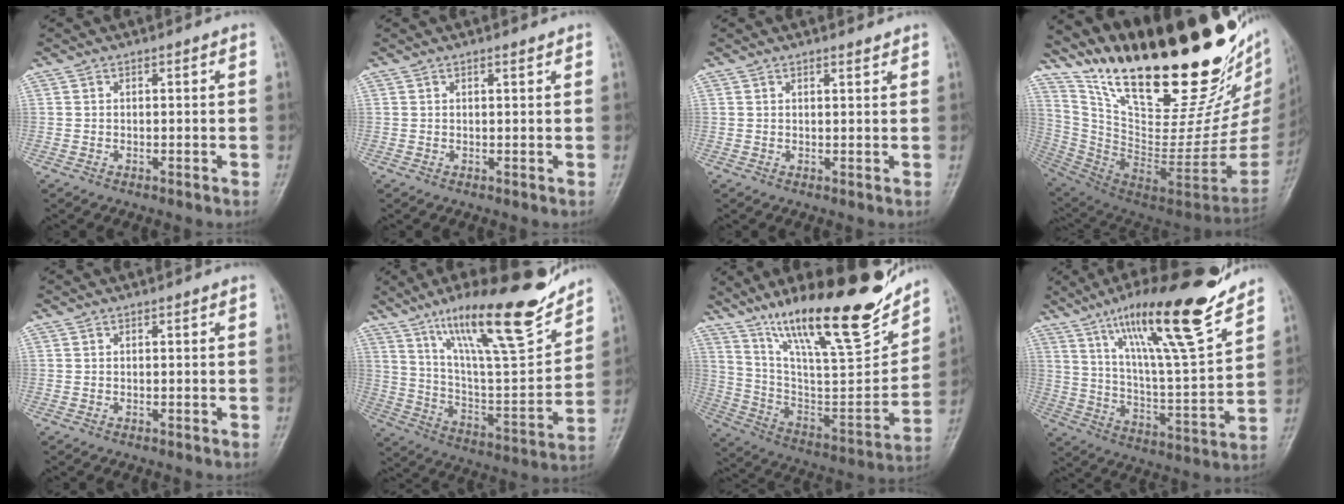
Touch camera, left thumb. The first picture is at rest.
{"total": 0.8, "force": [0.7, 0.1, 0.2], "torque": [-0.004, -0.007, 0.012]}
{"total": 1.3, "force": [1.3, 0.2, 0.3], "torque": [0.000, -0.011, 0.019]}
{"total": 39.0, "force": [25.1, 13.2, 26.8], "torque": [-0.363, -0.086, 0.412]}
{"total": 0.0}
{"total": 24.5, "force": [16.7, 5.4, 17.1], "torque": [-0.243, -0.075, 0.283]}
{"total": 27.8, "force": [19.2, 6.6, 18.9], "torque": [-0.271, -0.078, 0.325]}
{"total": 22.0, "force": [15.6, 2.8, 15.2], "torque": [-0.219, -0.074, 0.261]}